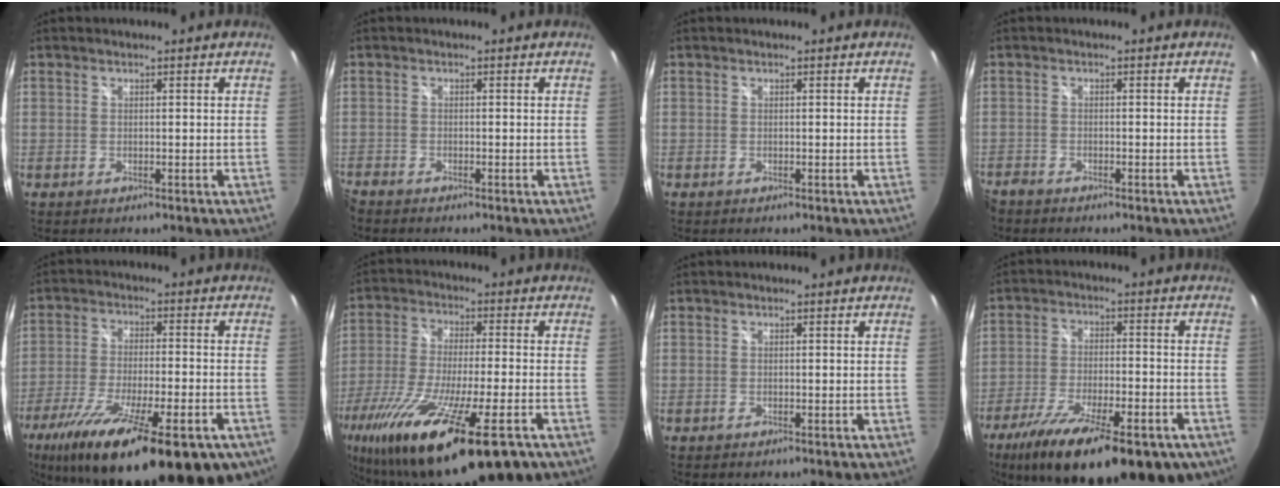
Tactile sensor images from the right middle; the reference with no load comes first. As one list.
[{"total": 1.8, "force": [-1.8, 0.1, 0.4], "torque": [-0.015, -0.010, -0.039]}, {"total": 0.0}, {"total": 2.8, "force": [-2.6, 0.9, 0.5], "torque": [-0.025, -0.012, -0.054]}, {"total": 26.9, "force": [-17.2, 7.8, 19.1], "torque": [-0.337, -0.067, -0.260]}, {"total": 25.2, "force": [-15.8, 5.4, 18.8], "torque": [-0.369, -0.077, -0.272]}, {"total": 0.0}, {"total": 23.5, "force": [-15.2, 7.9, 16.0], "torque": [-0.286, -0.055, -0.226]}]